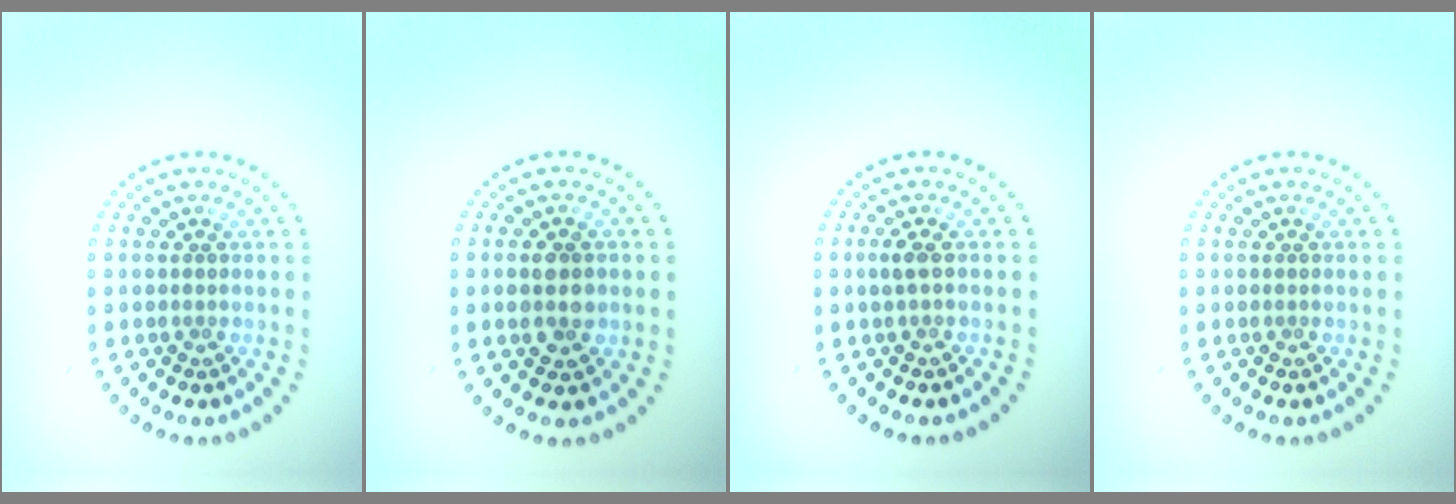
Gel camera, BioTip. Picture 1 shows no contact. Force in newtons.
{"total": 2.9, "press": 2.9, "slide": 0.1}
{"total": 1.0, "press": 1.0, "slide": 0.3}
{"total": 0.0}